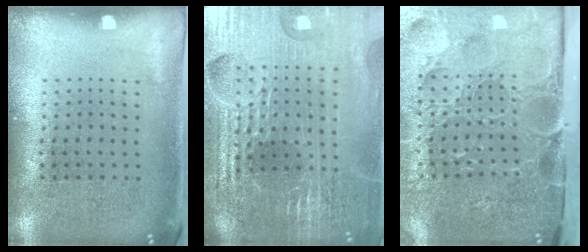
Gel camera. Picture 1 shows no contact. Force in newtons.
{"total": 5.2, "press": 4.8, "slide": 2.0}
{"total": 5.3, "press": 4.2, "slide": 3.2}